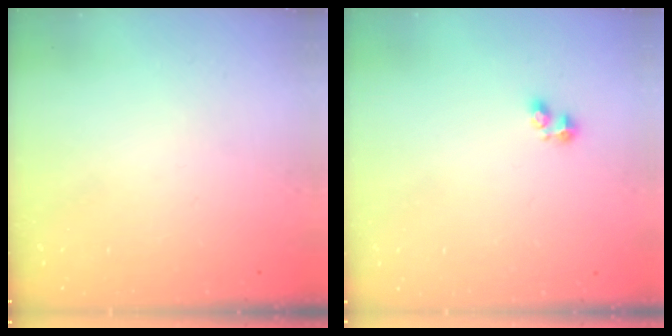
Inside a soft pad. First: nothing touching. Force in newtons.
{"total": 1.9, "press": 1.8, "slide": 0.5}